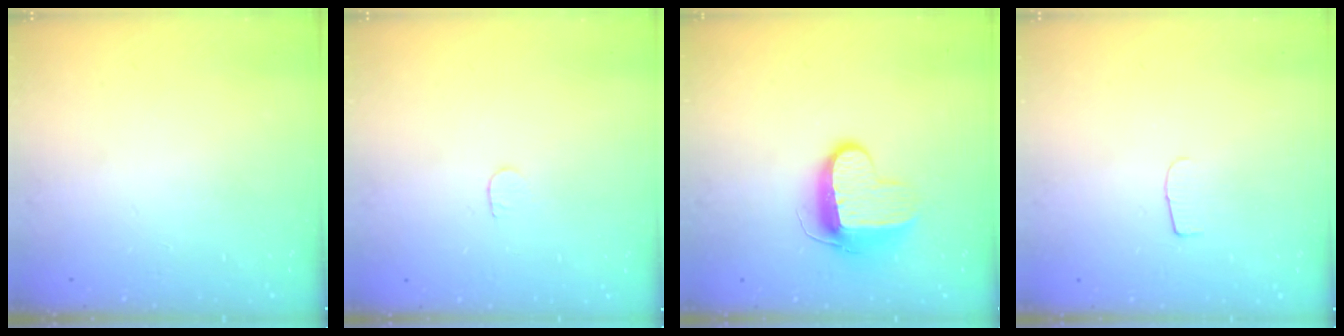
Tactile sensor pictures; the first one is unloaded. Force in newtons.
{"total": 3.3, "press": 3.3, "slide": 0.3}
{"total": 10.3, "press": 10.3, "slide": 1.0}
{"total": 4.5, "press": 4.4, "slide": 0.5}